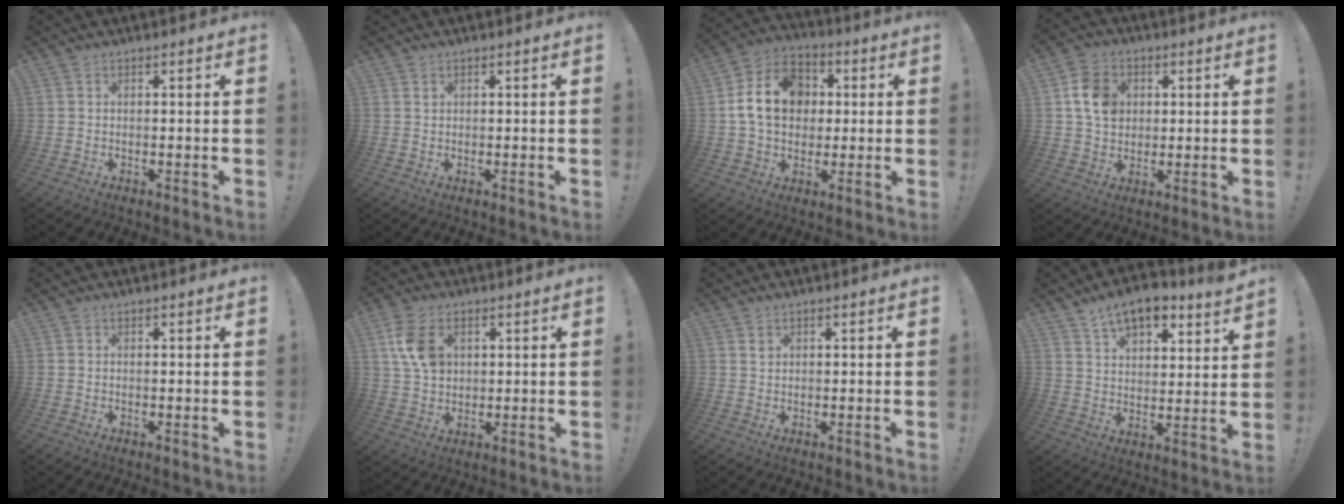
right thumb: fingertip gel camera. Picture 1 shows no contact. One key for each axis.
{"total": 0.8, "fx": 0.5, "fy": 0.6, "fz": 0.2, "tx": -0.003, "ty": 0.000, "tz": 0.010}
{"total": 15.8, "fx": 2.5, "fy": 12.2, "fz": 9.6, "tx": -0.152, "ty": 0.006, "tz": 0.051}
{"total": 10.8, "fx": 2.6, "fy": 8.9, "fz": 5.5, "tx": -0.075, "ty": 0.007, "tz": 0.055}
{"total": 0.0}
{"total": 10.0, "fx": 3.3, "fy": 7.2, "fz": 6.2, "tx": -0.113, "ty": -0.001, "tz": 0.065}
{"total": 1.2, "fx": 0.8, "fy": 0.9, "fz": 0.3, "tx": 0.002, "ty": -0.004, "tz": 0.014}
{"total": 10.1, "fx": 7.5, "fy": 4.1, "fz": 5.3, "tx": -0.087, "ty": -0.042, "tz": 0.137}